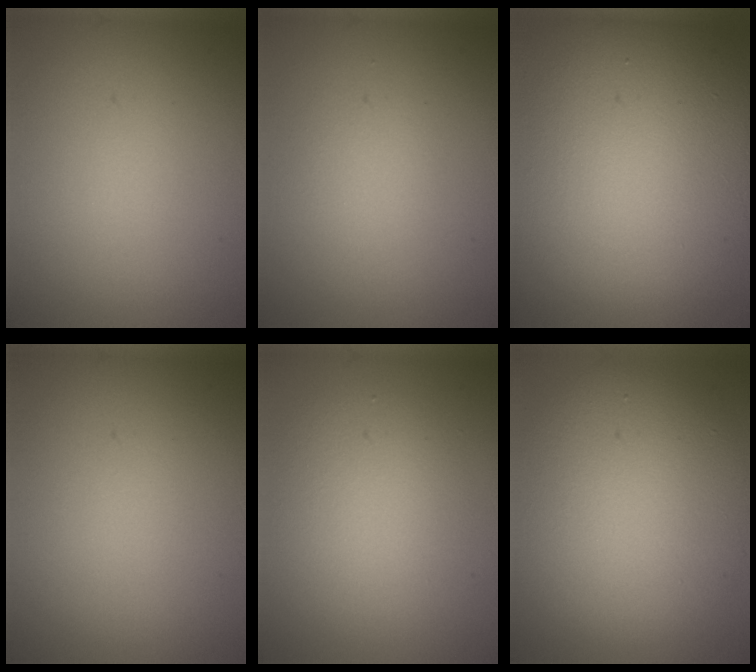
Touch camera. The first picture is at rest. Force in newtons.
{"total": 1.3, "press": 1.3, "slide": 0.1}
{"total": 17.5, "press": 17.5, "slide": 1.4}
{"total": 0.0}
{"total": 3.9, "press": 3.9, "slide": 0.3}
{"total": 10.1, "press": 10.0, "slide": 0.6}